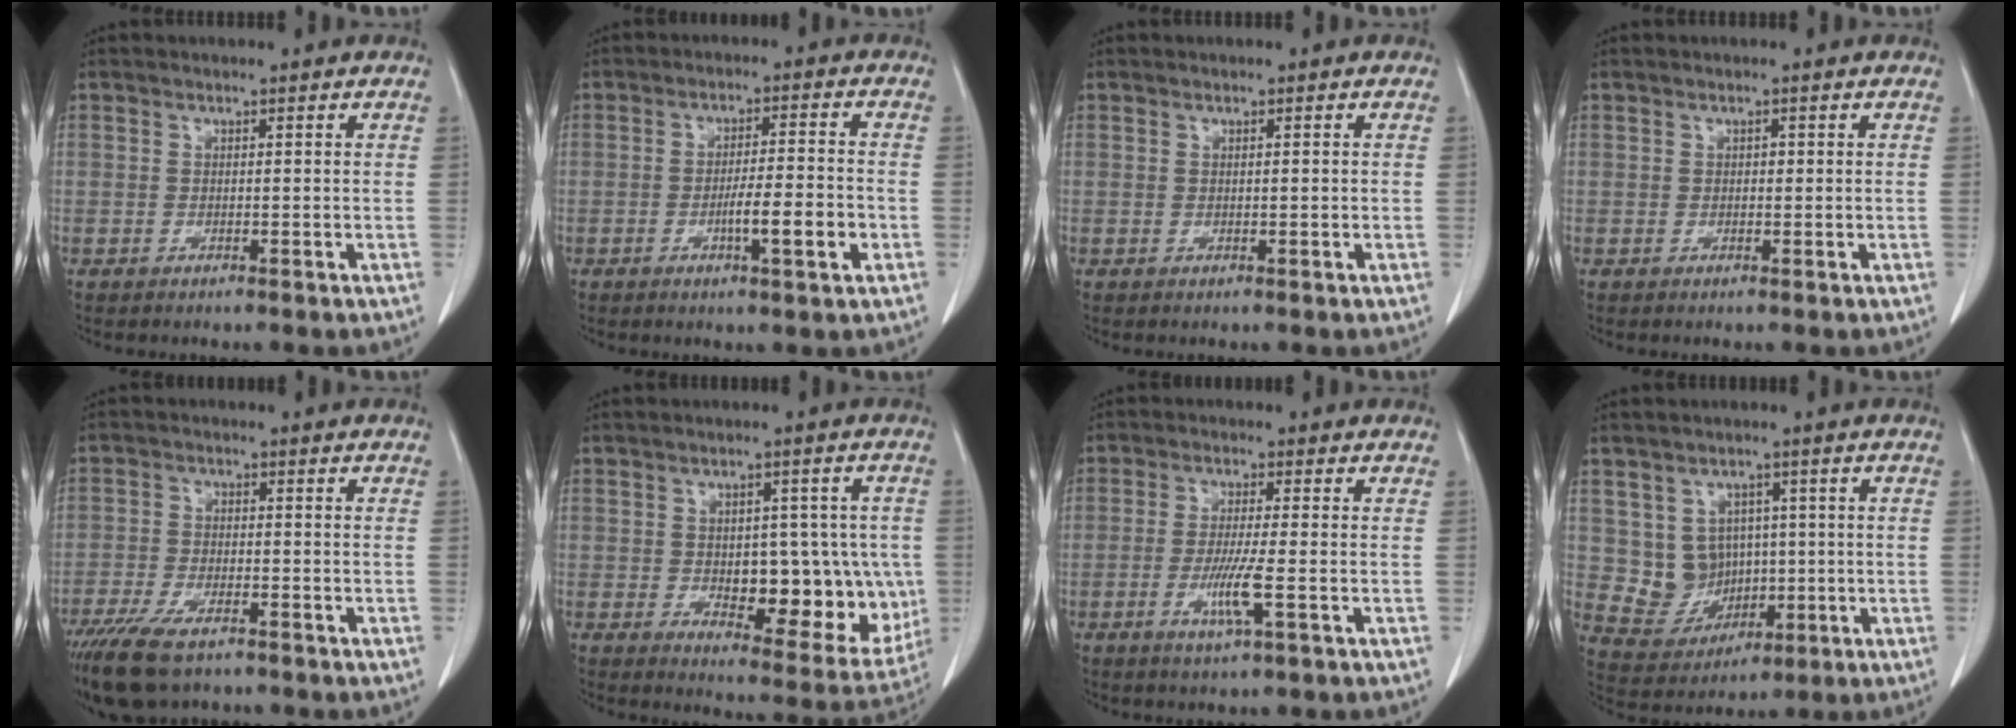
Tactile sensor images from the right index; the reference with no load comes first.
{"total": 6.8, "force": [-2.3, 0.6, 6.4], "torque": [-0.101, -0.001, -0.036]}
{"total": 0.6, "force": [0.0, 0.2, 0.6], "torque": [-0.009, 0.000, 0.000]}
{"total": 0.8, "force": [0.0, 0.5, 0.7], "torque": [-0.007, 0.001, -0.002]}
{"total": 9.1, "force": [-6.6, 2.8, 5.5], "torque": [-0.104, -0.019, -0.120]}
{"total": 14.5, "force": [-1.4, 6.9, 12.6], "torque": [-0.157, 0.007, 0.003]}
{"total": 5.5, "force": [-1.9, -0.2, 5.2], "torque": [-0.101, -0.013, -0.036]}
{"total": 7.2, "force": [0.8, 6.6, 2.5], "torque": [-0.047, 0.017, 0.032]}